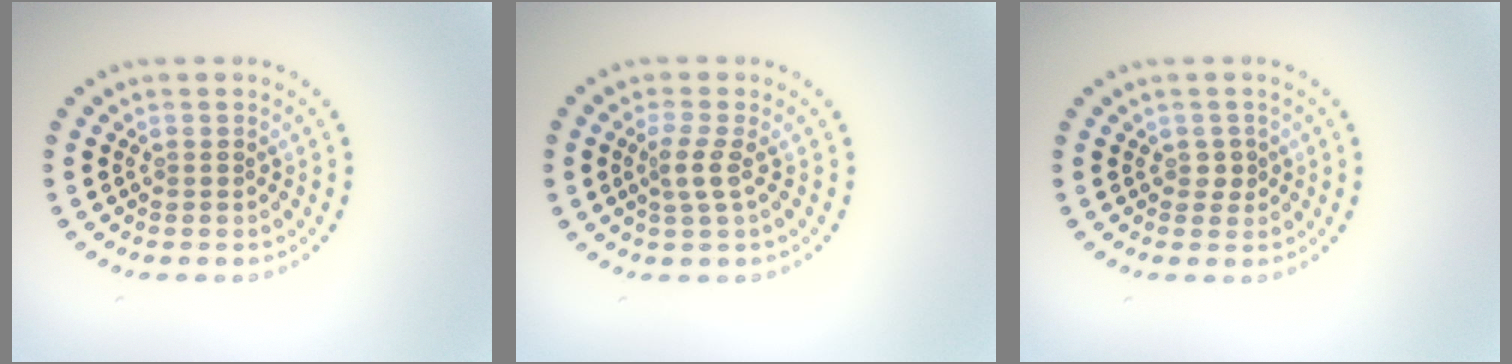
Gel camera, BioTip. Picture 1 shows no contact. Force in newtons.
{"total": 1.8, "press": 1.4, "slide": 1.2}
{"total": 0.9, "press": 0.8, "slide": 0.4}